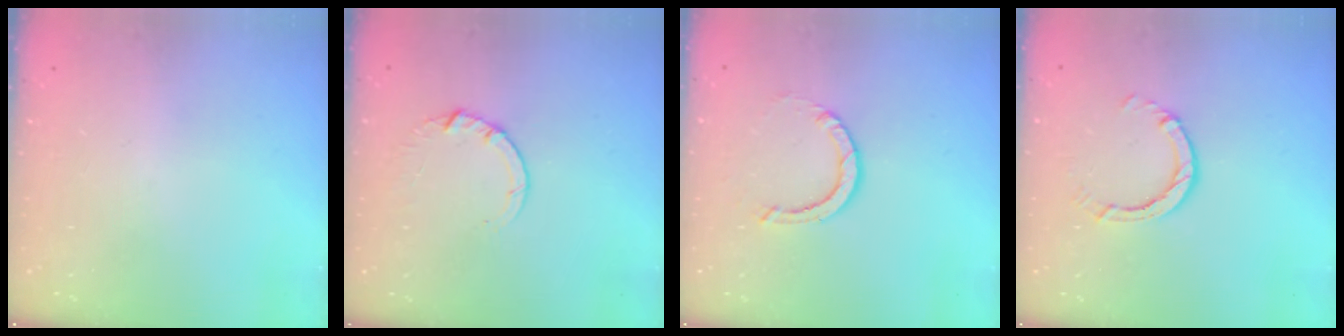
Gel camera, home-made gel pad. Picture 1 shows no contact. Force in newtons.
{"total": 3.7, "press": 3.7, "slide": 0.5}
{"total": 3.8, "press": 3.8, "slide": 0.4}
{"total": 2.9, "press": 2.9, "slide": 0.5}